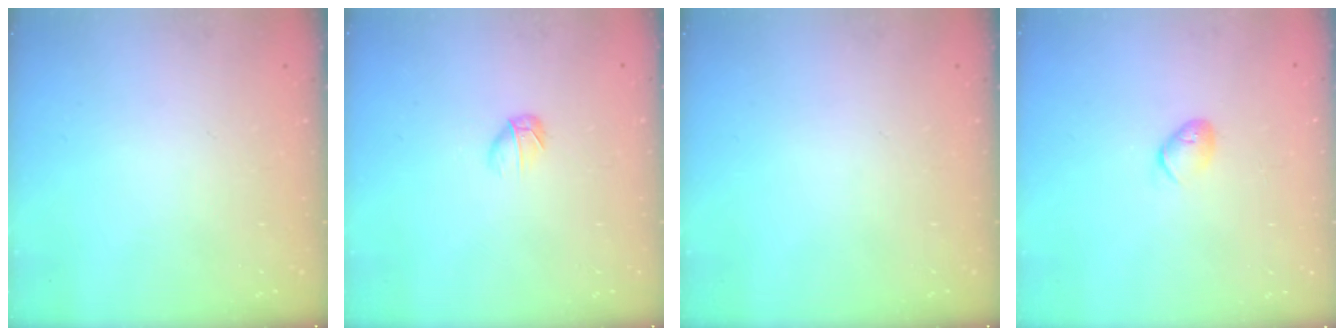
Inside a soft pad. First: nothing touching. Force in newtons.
{"total": 4.6, "press": 4.5, "slide": 1.3}
{"total": 0.0}
{"total": 6.3, "press": 6.2, "slide": 1.2}